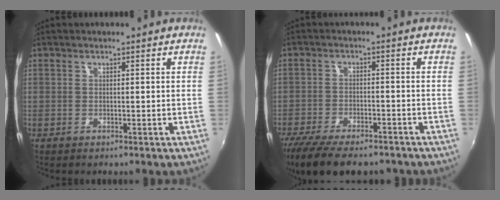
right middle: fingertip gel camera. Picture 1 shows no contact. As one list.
[{"total": 15.7, "force": [-12.3, 5.1, 8.2], "torque": [-0.176, -0.041, -0.194]}]